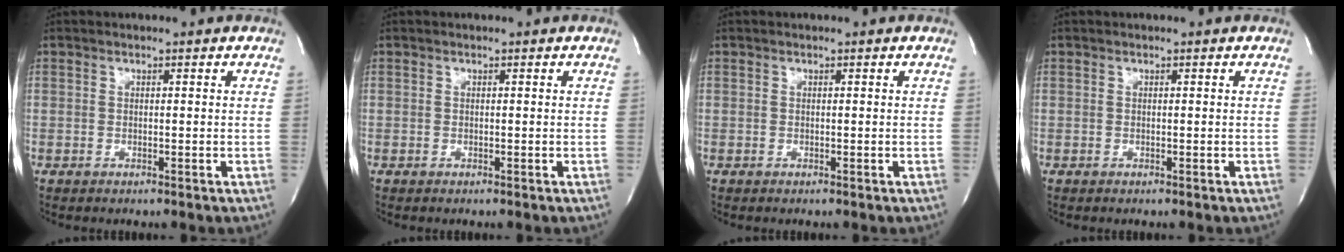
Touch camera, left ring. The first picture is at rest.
{"total": 0.0}
{"total": 0.0}
{"total": 0.0}